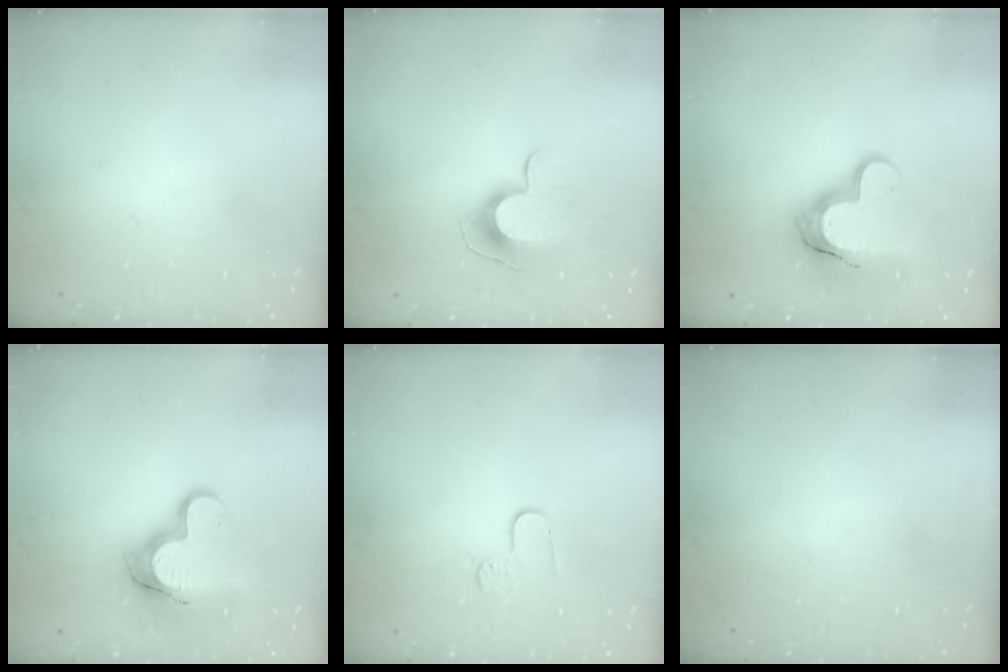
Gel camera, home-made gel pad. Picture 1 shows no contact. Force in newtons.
{"total": 9.4, "press": 9.4, "slide": 0.6}
{"total": 14.0, "press": 13.9, "slide": 0.7}
{"total": 13.7, "press": 13.7, "slide": 1.3}
{"total": 3.8, "press": 3.8, "slide": 0.3}
{"total": 0.0}